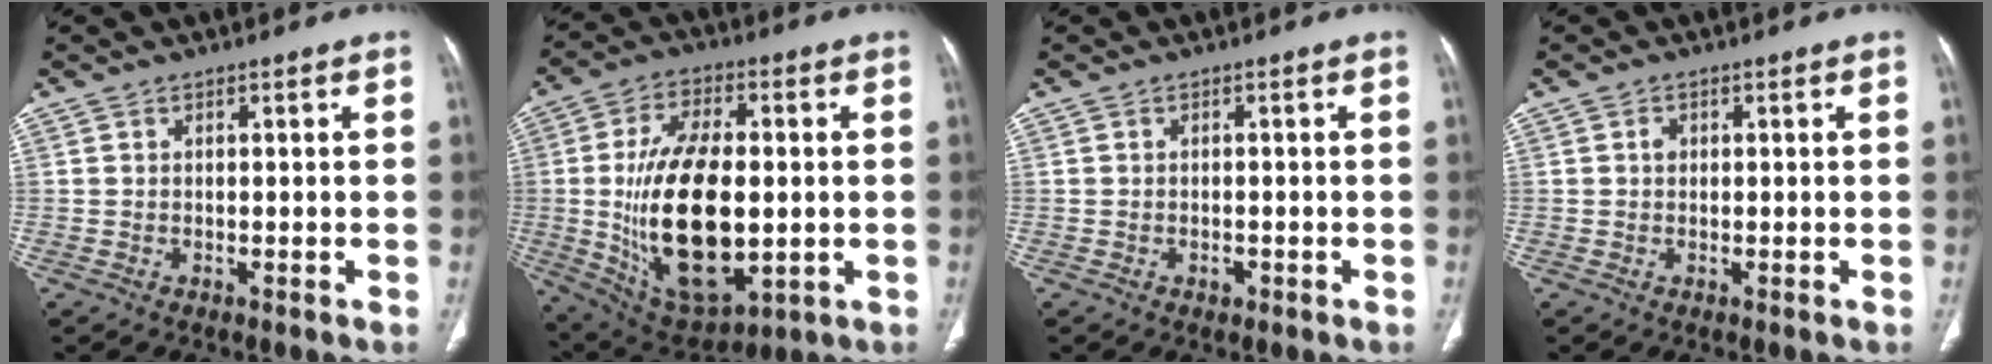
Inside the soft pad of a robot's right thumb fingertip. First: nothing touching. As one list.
[{"total": 22.8, "force": [-1.1, 11.7, 19.5], "torque": [-0.339, -0.005, 0.001]}, {"total": 1.1, "force": [-0.5, 0.8, 0.6], "torque": [0.000, 0.004, -0.006]}, {"total": 1.1, "force": [0.2, 1.0, 0.6], "torque": [-0.006, 0.003, 0.002]}]